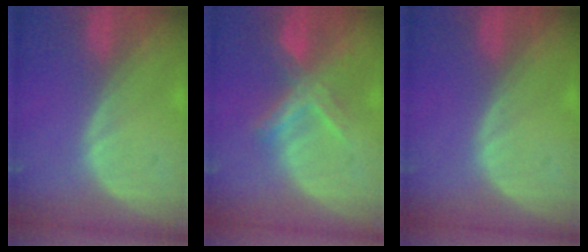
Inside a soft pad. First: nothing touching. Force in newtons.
{"total": 7.1, "press": 6.2, "slide": 3.6}
{"total": 0.0}